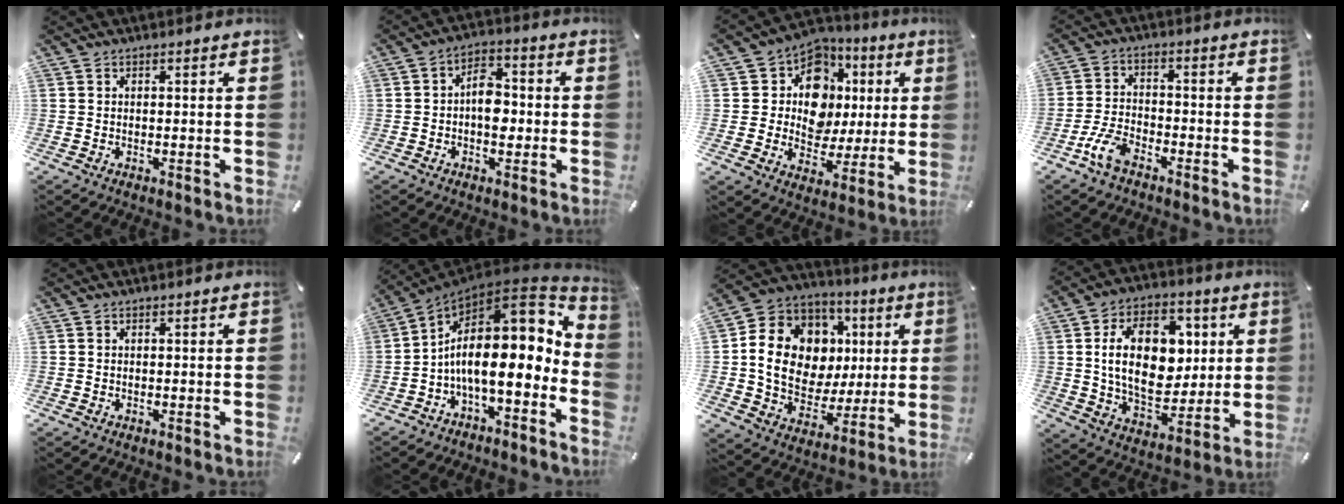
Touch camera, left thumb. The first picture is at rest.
{"total": 7.0, "force": [-1.1, 4.5, 5.2], "torque": [-0.067, 0.009, -0.023]}
{"total": 12.8, "force": [3.0, 11.0, 5.9], "torque": [-0.094, -0.024, 0.061]}
{"total": 7.0, "force": [-4.5, 3.3, 4.2], "torque": [-0.111, 0.007, -0.091]}
{"total": 0.0}
{"total": 17.4, "force": [0.5, 8.2, 15.4], "torque": [-0.253, -0.044, 0.004]}
{"total": 16.5, "force": [2.0, 13.9, 8.6], "torque": [-0.158, -0.008, 0.049]}
{"total": 19.3, "force": [3.4, 13.2, 13.6], "torque": [-0.234, 0.004, 0.060]}